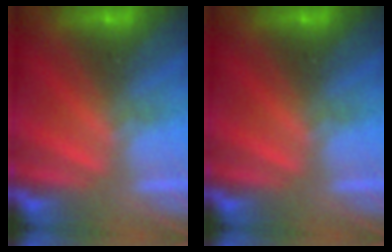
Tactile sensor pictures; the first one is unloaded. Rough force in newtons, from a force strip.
{"total": 0.0}